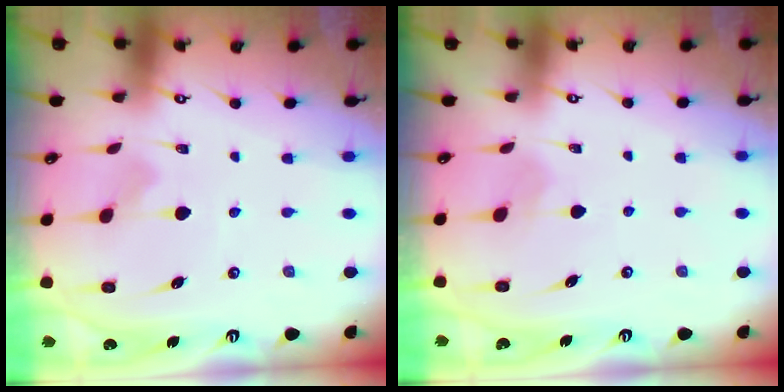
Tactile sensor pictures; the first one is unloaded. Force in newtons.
{"total": 2.1, "press": 2.1, "slide": 0.3}